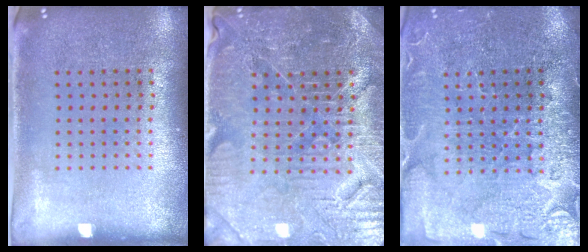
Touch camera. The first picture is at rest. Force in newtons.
{"total": 4.6, "press": 4.4, "slide": 1.3}
{"total": 3.7, "press": 3.5, "slide": 1.1}